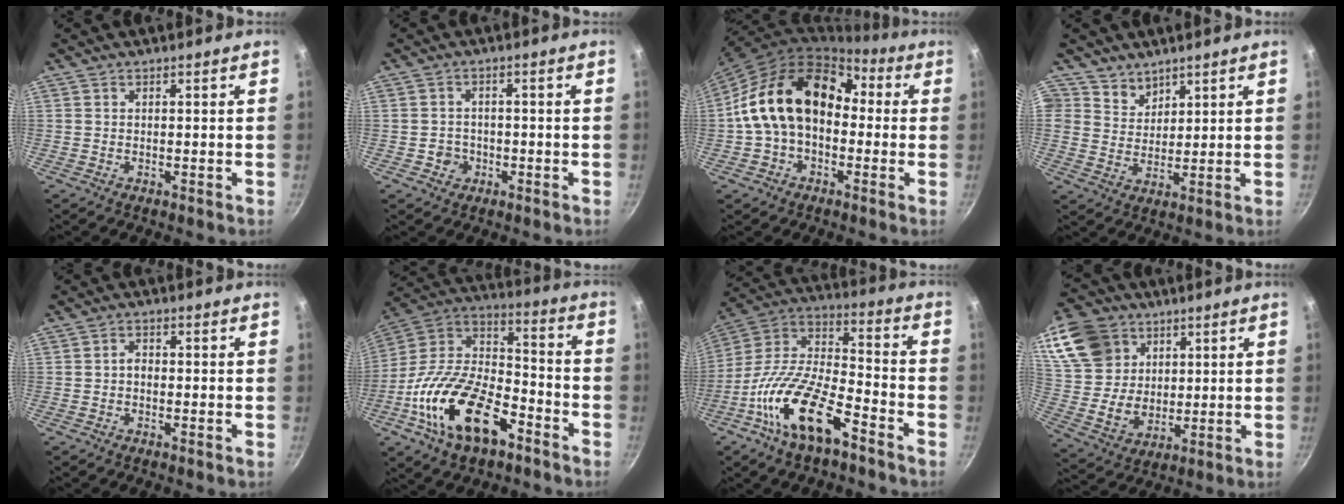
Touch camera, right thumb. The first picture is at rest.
{"total": 3.0, "force": [-1.1, 2.6, 0.7], "torque": [0.006, 0.009, -0.015]}
{"total": 18.2, "force": [0.6, 12.8, 13.0], "torque": [-0.193, 0.055, -0.002]}
{"total": 4.7, "force": [3.5, 3.2, 0.2], "torque": [0.020, -0.018, 0.062]}
{"total": 1.5, "force": [-0.6, 0.9, 1.1], "torque": [-0.017, 0.011, -0.013]}
{"total": 24.1, "force": [-11.1, 12.8, 17.2], "torque": [-0.284, 0.066, -0.212]}
{"total": 20.0, "force": [-10.5, 7.9, 15.0], "torque": [-0.266, 0.066, -0.217]}
{"total": 19.0, "force": [8.2, 14.9, 8.6], "torque": [-0.160, -0.015, 0.169]}